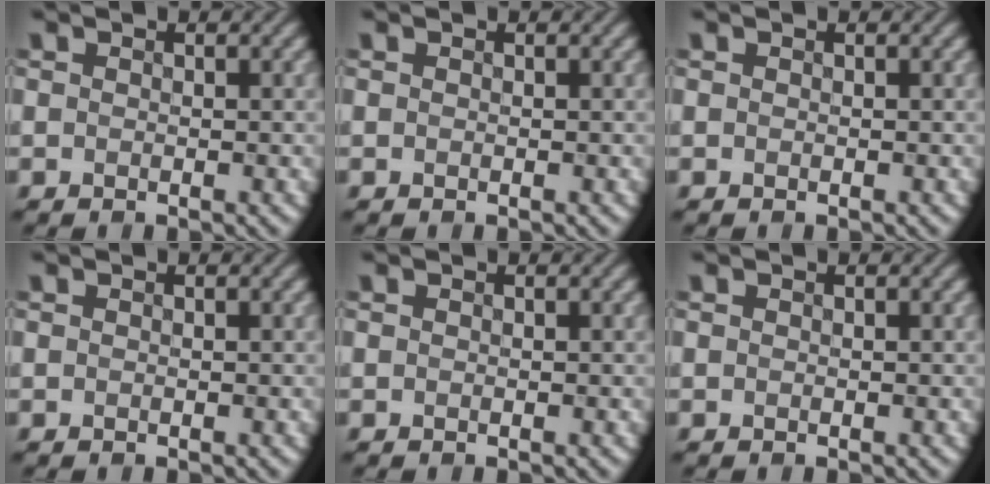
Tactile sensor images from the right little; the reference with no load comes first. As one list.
[{"total": 0.0}, {"total": 0.0}, {"total": 0.0}, {"total": 0.0}, {"total": 0.0}]